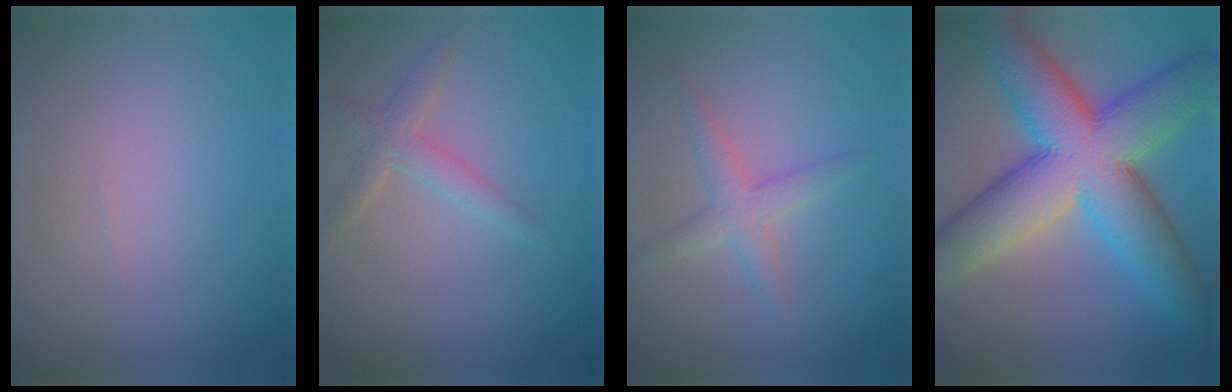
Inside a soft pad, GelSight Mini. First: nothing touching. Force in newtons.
{"total": 2.2, "press": 2.2, "slide": 0.1}
{"total": 2.3, "press": 2.3, "slide": 0.1}
{"total": 14.3, "press": 14.3, "slide": 0.3}